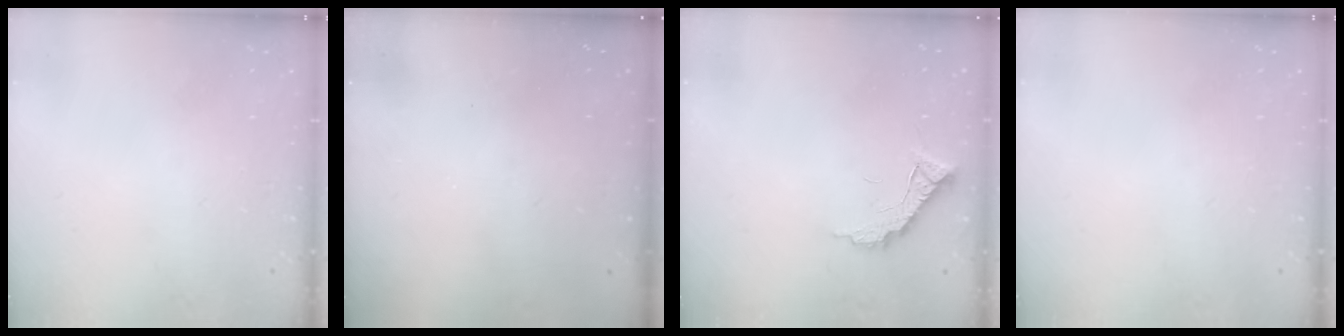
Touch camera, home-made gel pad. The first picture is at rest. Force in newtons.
{"total": 3.0, "press": 3.0, "slide": 0.1}
{"total": 8.4, "press": 8.4, "slide": 0.5}
{"total": 0.0}